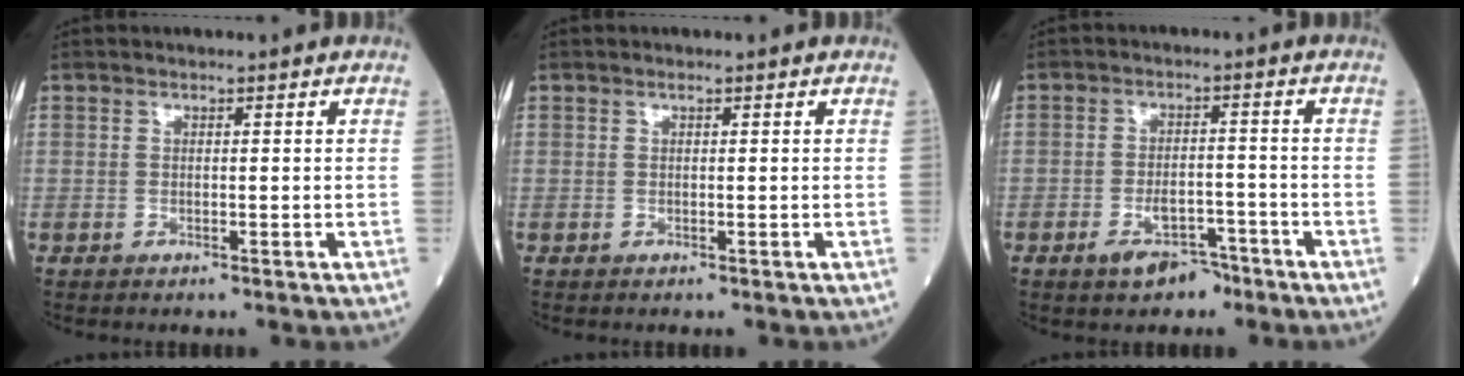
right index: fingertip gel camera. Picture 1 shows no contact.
{"total": 0.0}
{"total": 4.9, "force": [-3.4, 2.5, 2.5], "torque": [-0.045, 0.004, -0.048]}